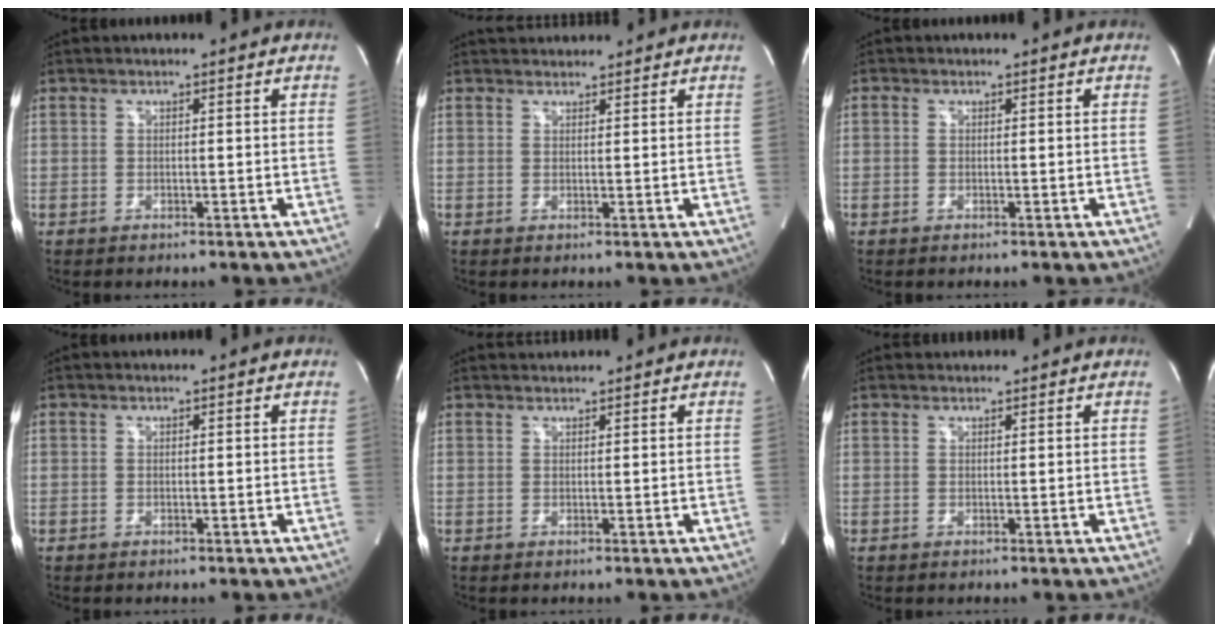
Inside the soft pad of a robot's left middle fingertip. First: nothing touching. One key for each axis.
{"total": 3.3, "fx": 3.2, "fy": 0.7, "fz": 0.4, "tx": -0.008, "ty": 0.029, "tz": 0.052}
{"total": 2.0, "fx": -0.7, "fy": -1.3, "fz": -1.4, "tx": 0.031, "ty": -0.012, "tz": -0.016}
{"total": 2.3, "fx": -0.7, "fy": -1.5, "fz": -1.5, "tx": 0.033, "ty": -0.012, "tz": -0.016}
{"total": 1.3, "fx": 1.2, "fy": 0.0, "fz": -0.2, "tx": -0.006, "ty": 0.014, "tz": 0.028}
{"total": 1.0, "fx": 0.9, "fy": 0.2, "fz": -0.1, "tx": -0.009, "ty": 0.013, "tz": 0.019}